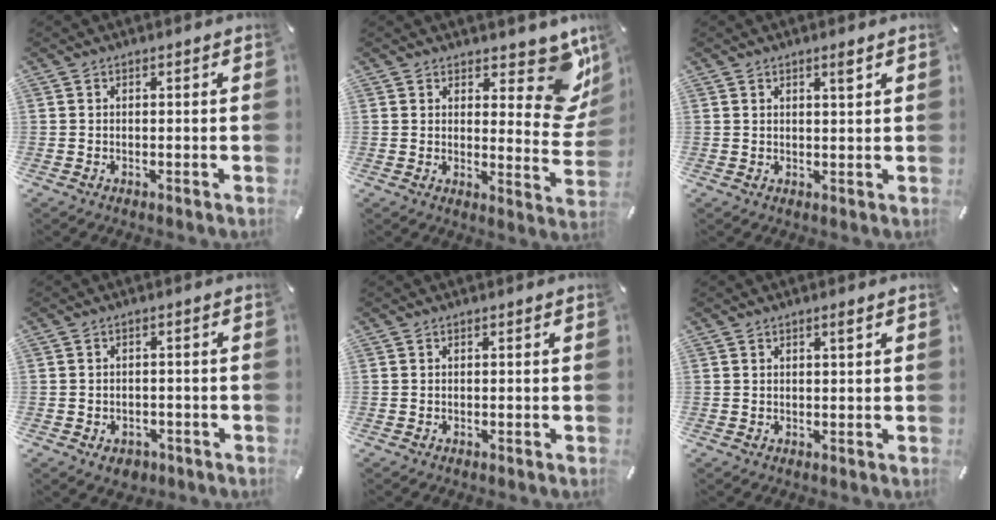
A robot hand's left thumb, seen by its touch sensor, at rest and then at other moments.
{"total": 12.1, "force": [6.5, 5.9, 8.4], "torque": [-0.069, -0.061, 0.116]}
{"total": 2.2, "force": [1.4, 0.5, 1.6], "torque": [-0.025, -0.003, 0.023]}
{"total": 3.2, "force": [-1.6, 2.5, 1.3], "torque": [-0.028, 0.005, -0.030]}
{"total": 0.0}
{"total": 1.3, "force": [0.8, 0.4, 1.0], "torque": [-0.020, 0.001, 0.013]}